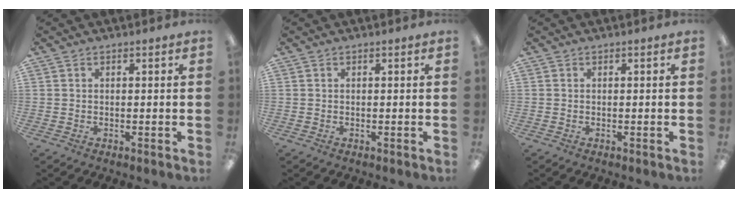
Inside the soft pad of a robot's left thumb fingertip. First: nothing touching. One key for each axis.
{"total": 0.0}
{"total": 0.0}